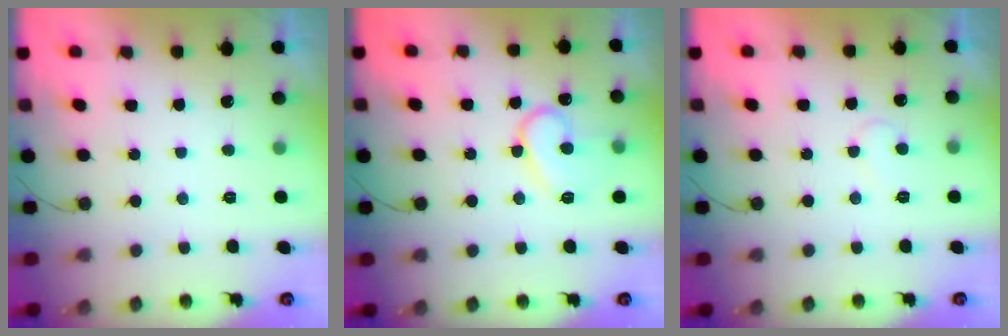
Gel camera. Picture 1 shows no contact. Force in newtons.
{"total": 12.2, "press": 12.1, "slide": 1.3}
{"total": 5.3, "press": 5.3, "slide": 0.4}